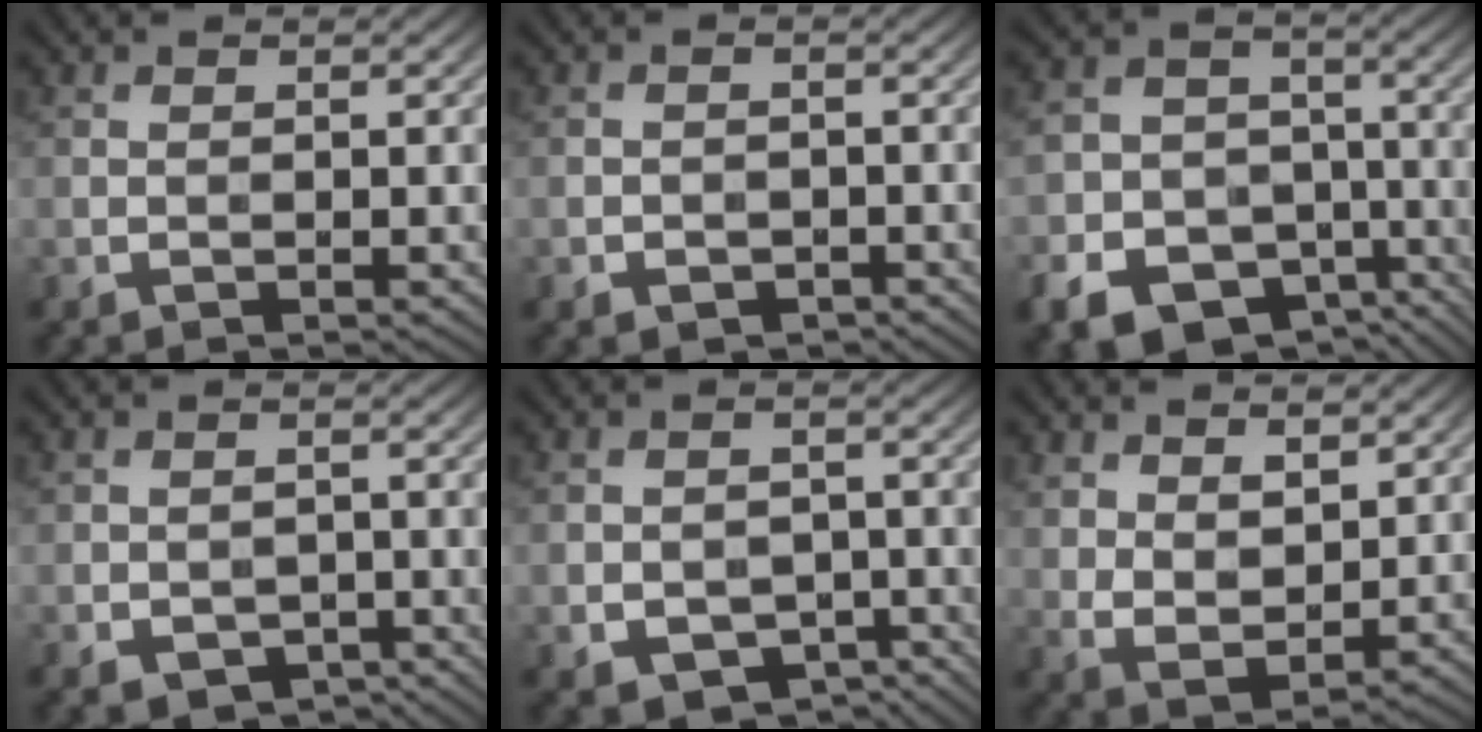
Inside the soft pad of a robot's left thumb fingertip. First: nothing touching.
{"total": 1.8, "force": [-1.1, 1.2, 0.7], "torque": [-0.010, -0.002, -0.022]}
{"total": 14.7, "force": [-8.0, 11.1, 5.3], "torque": [-0.136, -0.054, -0.133]}
{"total": 4.2, "force": [-2.0, 3.1, 1.9], "torque": [-0.033, -0.010, -0.028]}
{"total": 6.3, "force": [-3.0, 4.5, 3.2], "torque": [-0.059, -0.010, -0.034]}
{"total": 5.0, "force": [2.9, 2.7, 3.0], "torque": [-0.071, -0.011, 0.063]}